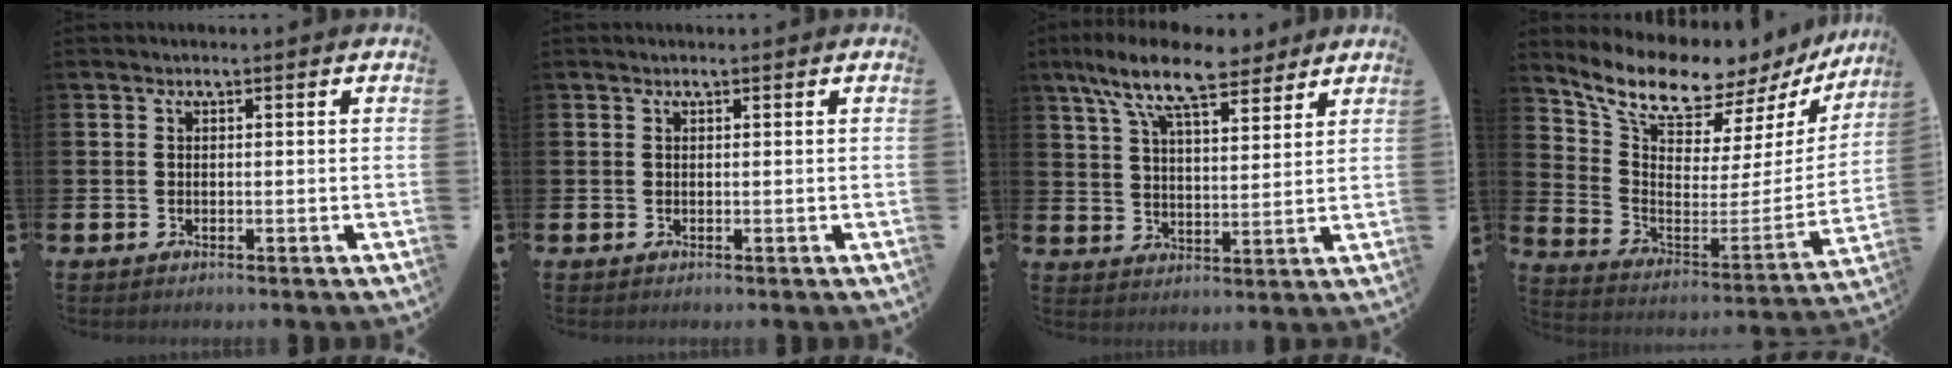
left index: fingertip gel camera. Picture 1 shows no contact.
{"total": 0.0}
{"total": 10.8, "force": [8.8, 3.2, 5.5], "torque": [-0.122, -0.027, 0.158]}
{"total": 10.6, "force": [9.5, 3.3, 3.3], "torque": [-0.105, -0.080, 0.162]}